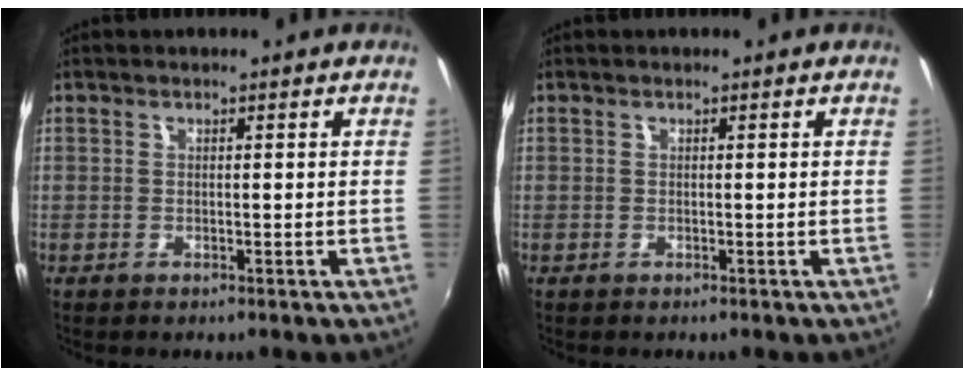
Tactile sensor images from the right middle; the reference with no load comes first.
{"total": 0.0}